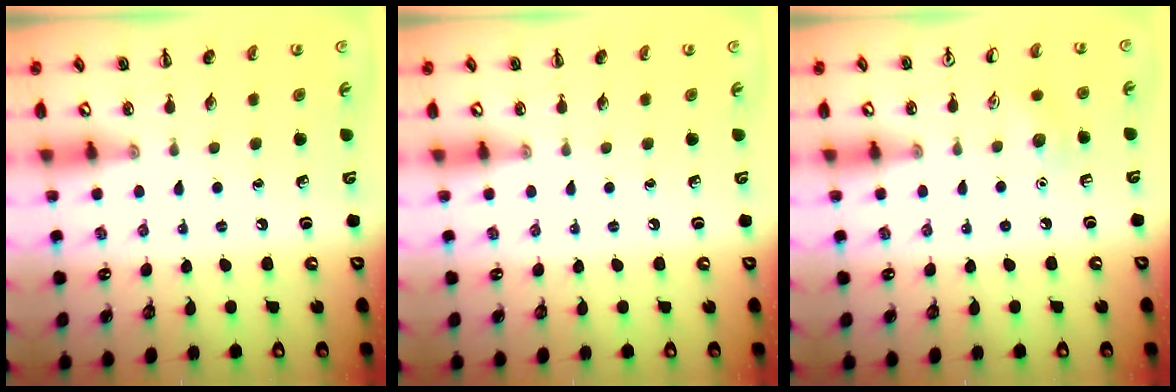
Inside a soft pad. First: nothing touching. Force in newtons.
{"total": 0.0}
{"total": 6.8, "press": 6.6, "slide": 1.6}